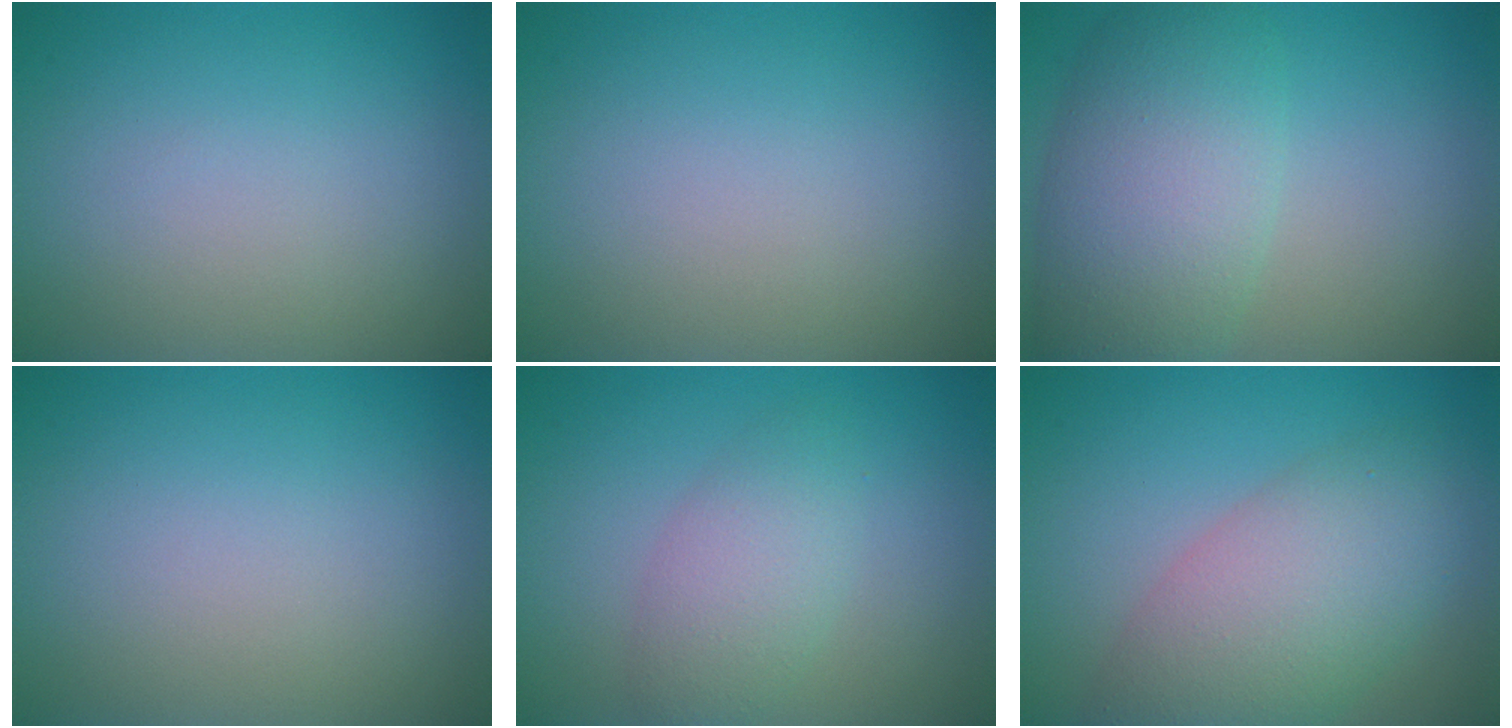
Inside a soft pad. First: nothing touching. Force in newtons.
{"total": 0.0}
{"total": 7.5, "press": 7.5, "slide": 0.1}
{"total": 0.0}
{"total": 3.3, "press": 3.3, "slide": 0.1}
{"total": 6.9, "press": 6.9, "slide": 0.5}